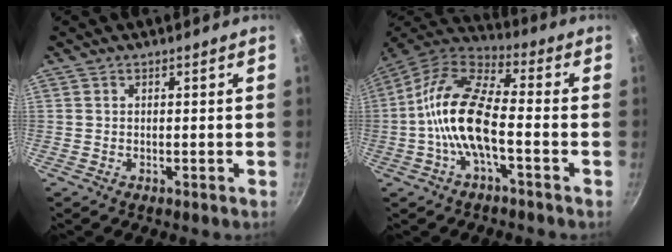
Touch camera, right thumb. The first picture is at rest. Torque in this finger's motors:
{"motor_torque": [-0.21, 0.99, 1.38, -0.42, 0.29]}